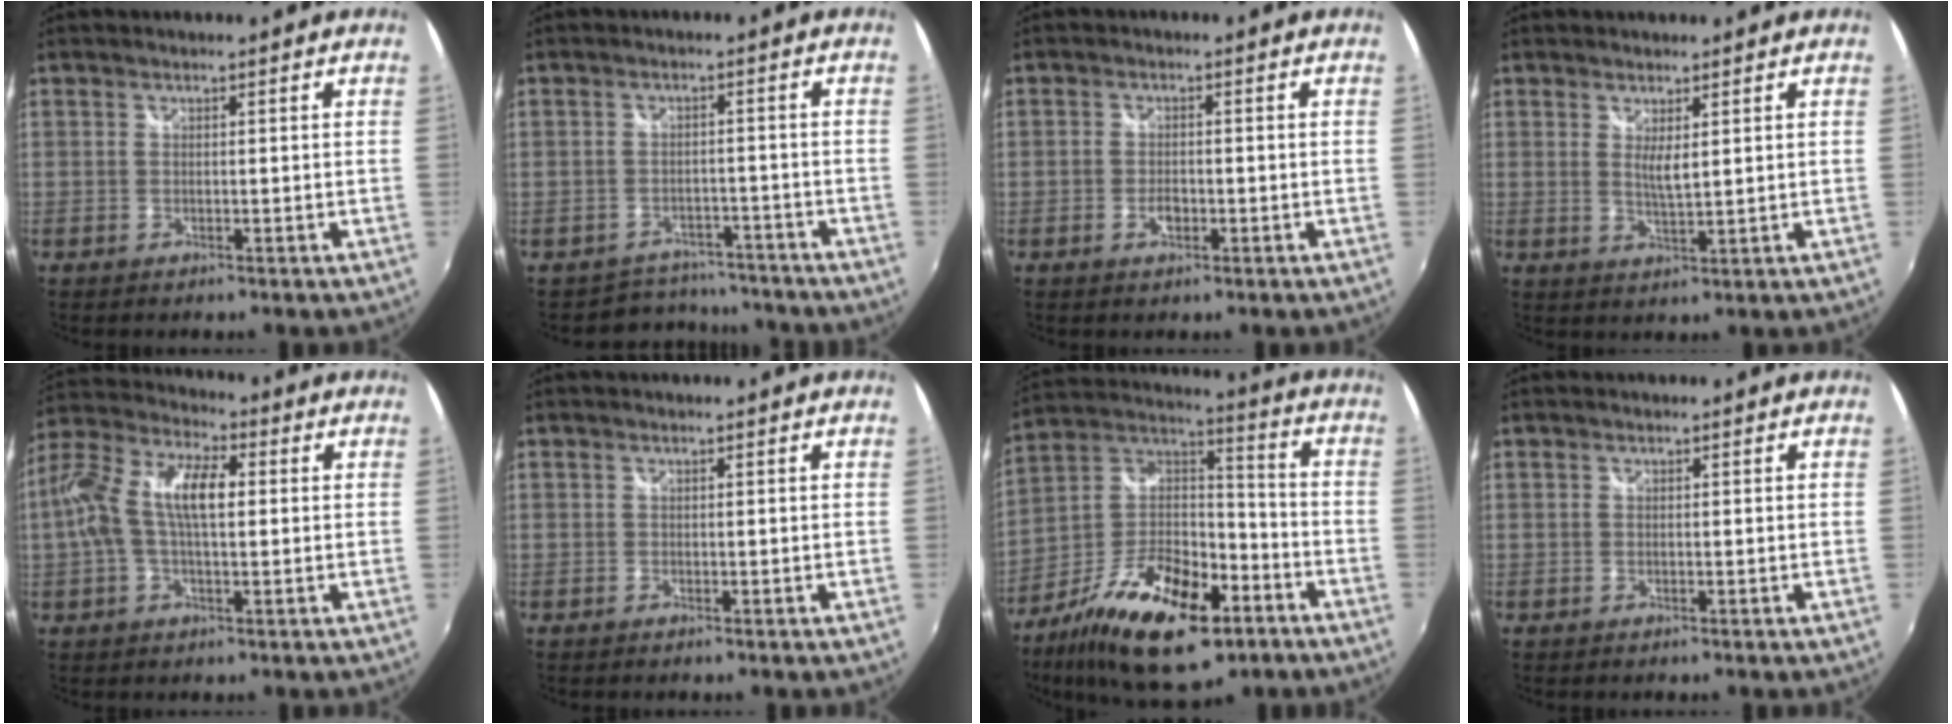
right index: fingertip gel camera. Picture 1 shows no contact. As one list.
[{"total": 7.2, "force": [-6.0, 3.9, -0.3], "torque": [-0.001, 0.029, -0.081]}, {"total": 2.4, "force": [-1.0, 1.4, 1.7], "torque": [-0.032, 0.002, -0.016]}, {"total": 2.9, "force": [1.1, 0.6, 2.6], "torque": [-0.046, -0.007, 0.018]}, {"total": 13.4, "force": [1.3, 5.5, 12.1], "torque": [-0.238, 0.025, 0.017]}, {"total": 0.0}, {"total": 24.5, "force": [-12.9, 11.2, 17.5], "torque": [-0.333, -0.012, -0.215]}, {"total": 0.0}]